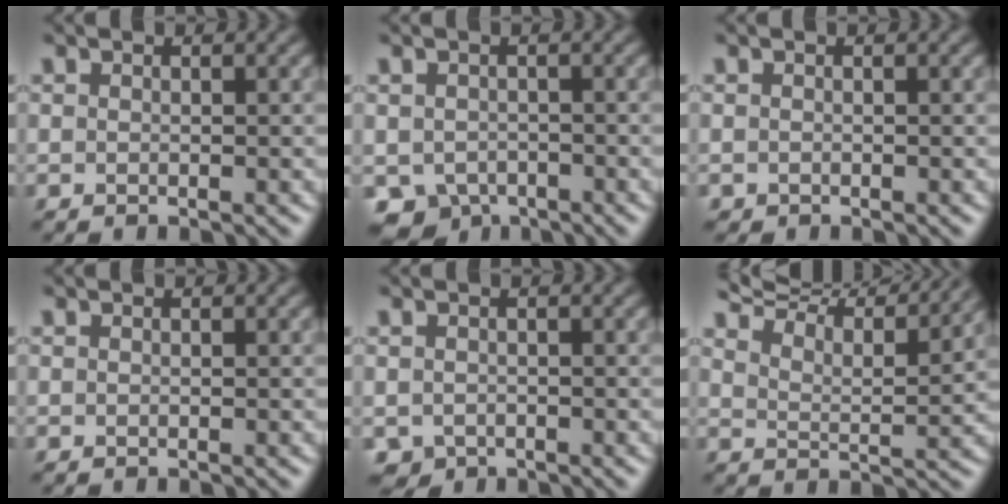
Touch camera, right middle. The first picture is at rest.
{"total": 3.9, "force": [-2.3, 2.7, 1.6], "torque": [-0.029, -0.015, -0.040]}
{"total": 0.0}
{"total": 0.0}
{"total": 1.2, "force": [-0.6, 1.0, 0.3], "torque": [-0.002, -0.009, -0.012]}
{"total": 12.8, "force": [11.3, 2.8, 5.3], "torque": [-0.092, 0.014, 0.141]}